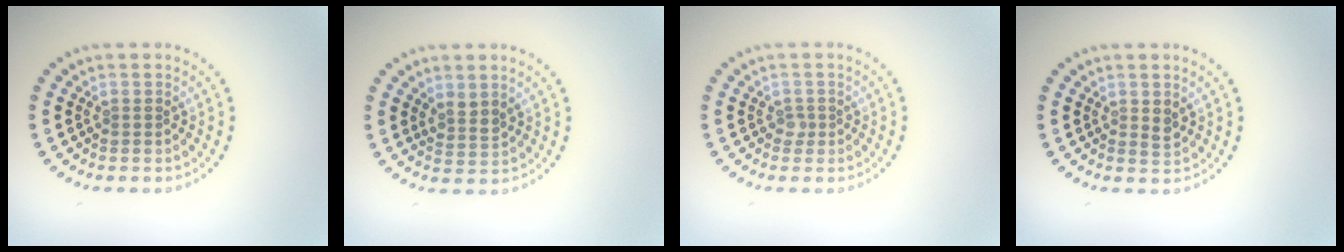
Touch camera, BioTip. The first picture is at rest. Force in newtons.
{"total": 1.6, "press": 1.2, "slide": 1.0}
{"total": 0.8, "press": 0.6, "slide": 0.6}
{"total": 1.0, "press": 1.0, "slide": 0.3}